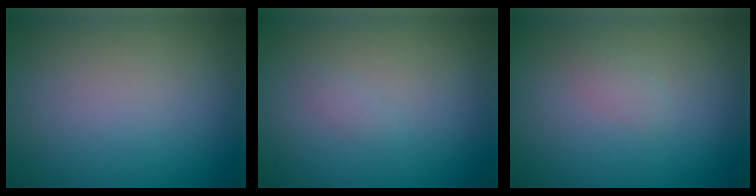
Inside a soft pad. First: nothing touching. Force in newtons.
{"total": 0.6, "press": 0.6, "slide": 0.0}
{"total": 0.8, "press": 0.8, "slide": 0.0}